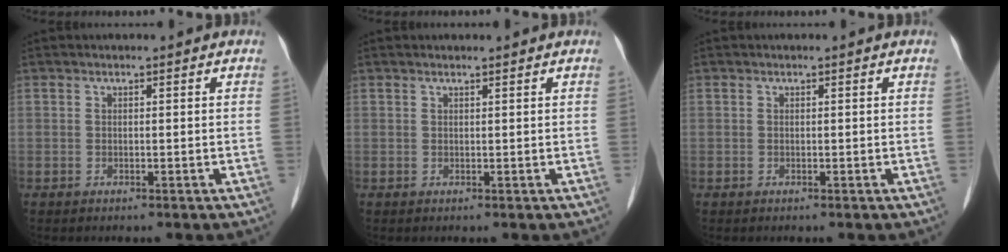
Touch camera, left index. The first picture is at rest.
{"total": 0.7, "force": [0.7, 0.0, 0.3], "torque": [-0.013, 0.008, 0.015]}
{"total": 0.0}